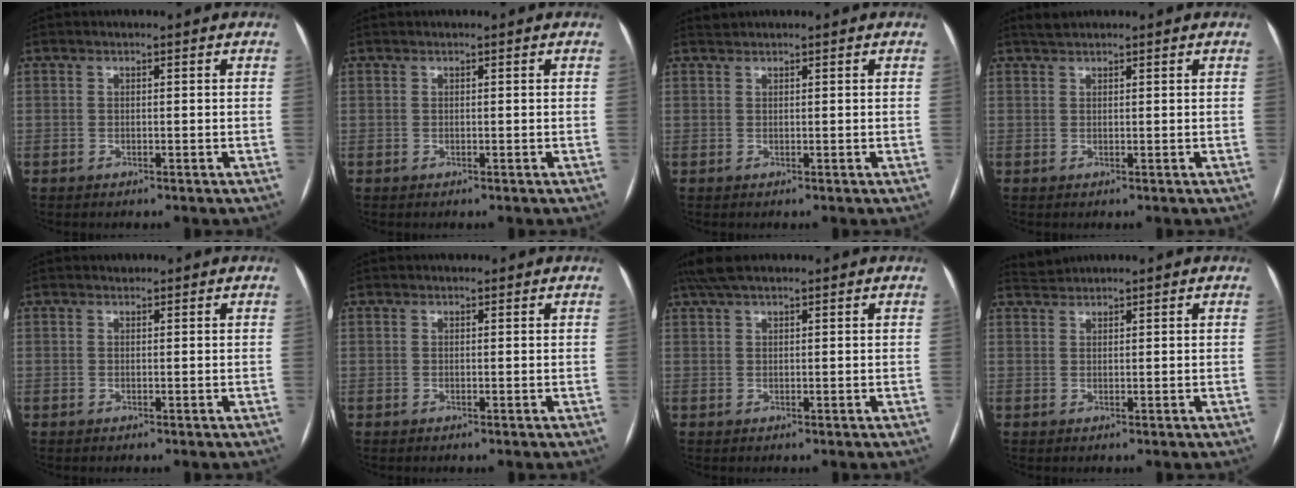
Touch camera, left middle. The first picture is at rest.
{"total": 0.0}
{"total": 0.7, "force": [0.6, -0.1, -0.2], "torque": [-0.004, 0.009, 0.017]}
{"total": 1.6, "force": [1.5, 0.3, 0.5], "torque": [-0.014, 0.012, 0.029]}
{"total": 0.6, "force": [0.5, 0.3, 0.0], "torque": [-0.005, 0.005, 0.008]}
{"total": 0.8, "force": [0.6, 0.5, 0.1], "torque": [-0.005, 0.008, 0.008]}
{"total": 5.4, "force": [4.3, 1.4, 3.0], "torque": [-0.060, 0.034, 0.080]}
{"total": 1.8, "force": [1.7, -0.3, -0.5], "torque": [-0.002, 0.011, 0.042]}